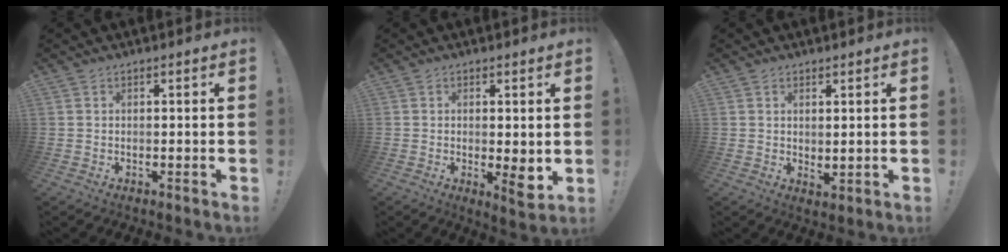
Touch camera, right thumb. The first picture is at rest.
{"total": 4.6, "force": [-0.1, 1.4, 4.4], "torque": [-0.039, -0.016, 0.001]}
{"total": 2.0, "force": [1.4, 0.7, 1.3], "torque": [-0.011, -0.014, 0.025]}